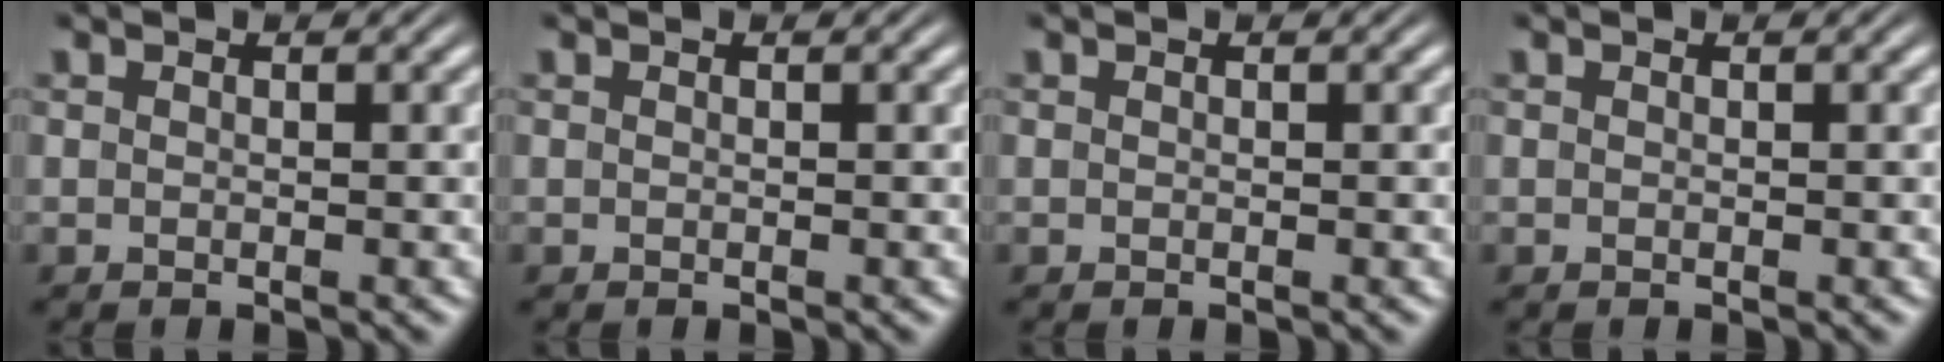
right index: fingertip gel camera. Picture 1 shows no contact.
{"total": 0.0}
{"total": 0.0}
{"total": 0.0}